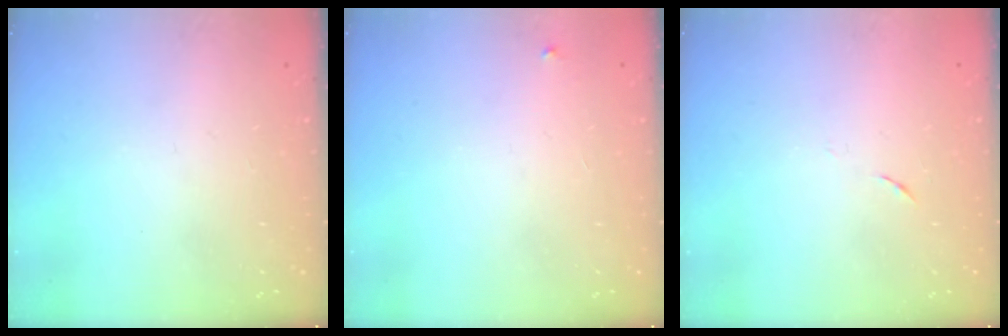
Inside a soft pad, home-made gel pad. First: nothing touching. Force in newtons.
{"total": 2.1, "press": 2.1, "slide": 0.1}
{"total": 3.5, "press": 3.4, "slide": 0.9}